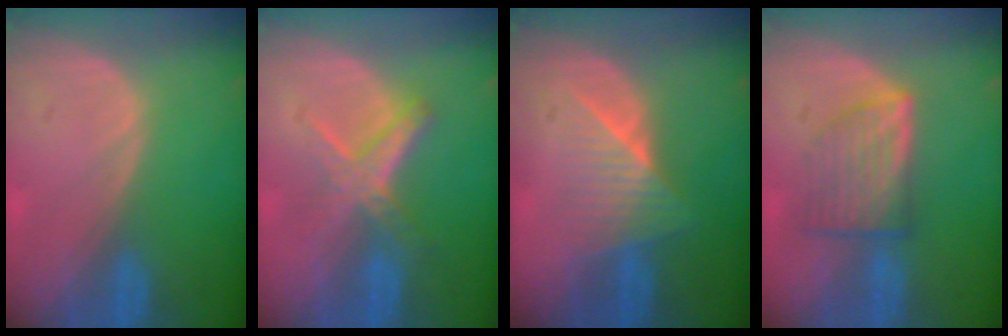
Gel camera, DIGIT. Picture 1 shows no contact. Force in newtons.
{"total": 5.8, "press": 5.5, "slide": 1.8}
{"total": 6.6, "press": 5.9, "slide": 2.9}
{"total": 6.9, "press": 6.2, "slide": 2.9}